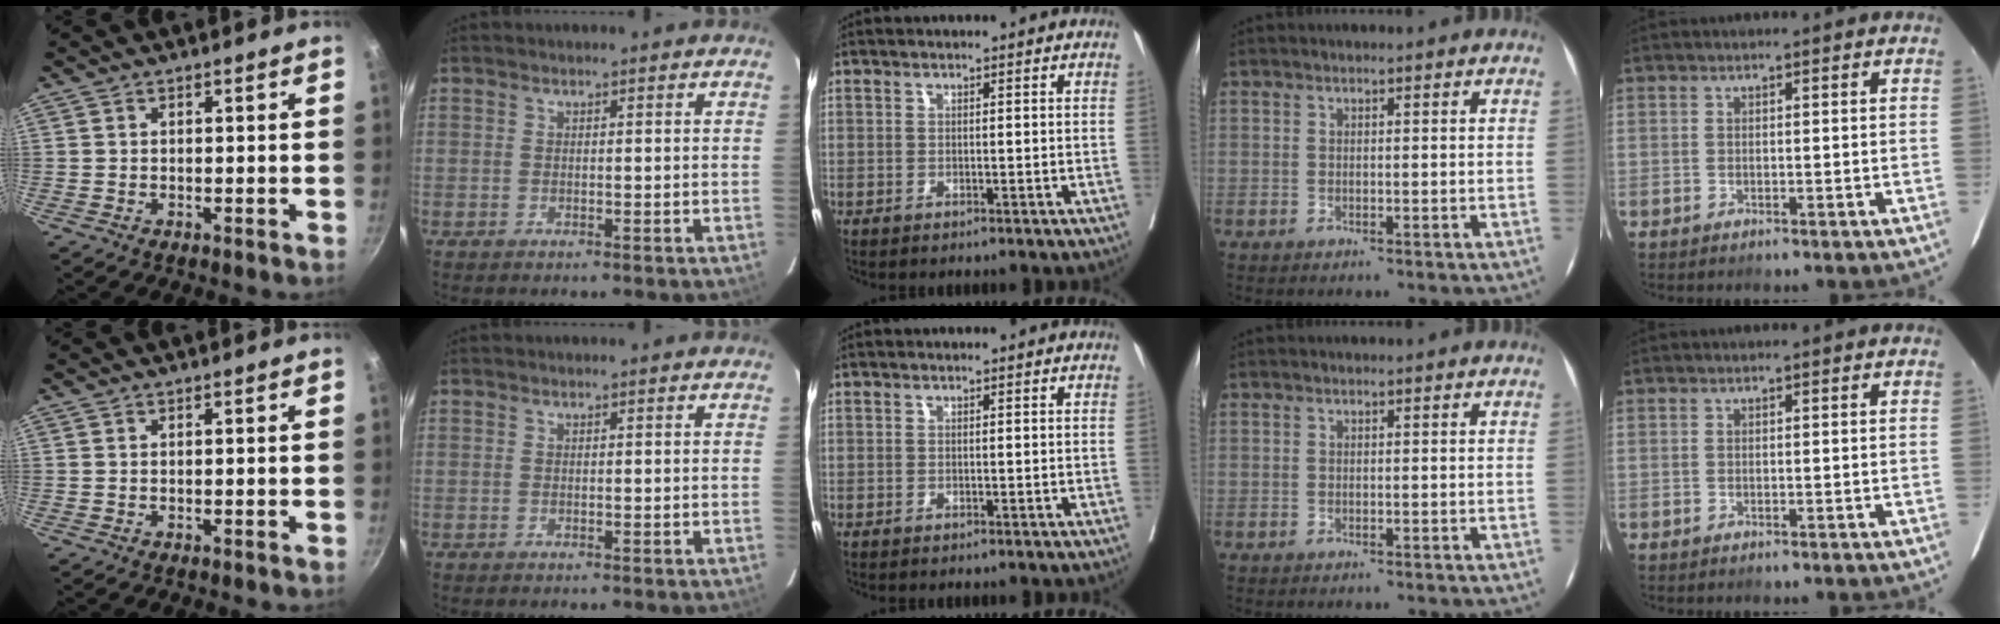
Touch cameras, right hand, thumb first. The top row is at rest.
{}